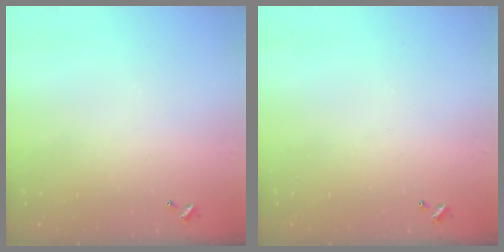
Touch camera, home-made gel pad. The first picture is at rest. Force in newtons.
{"total": 0.0}